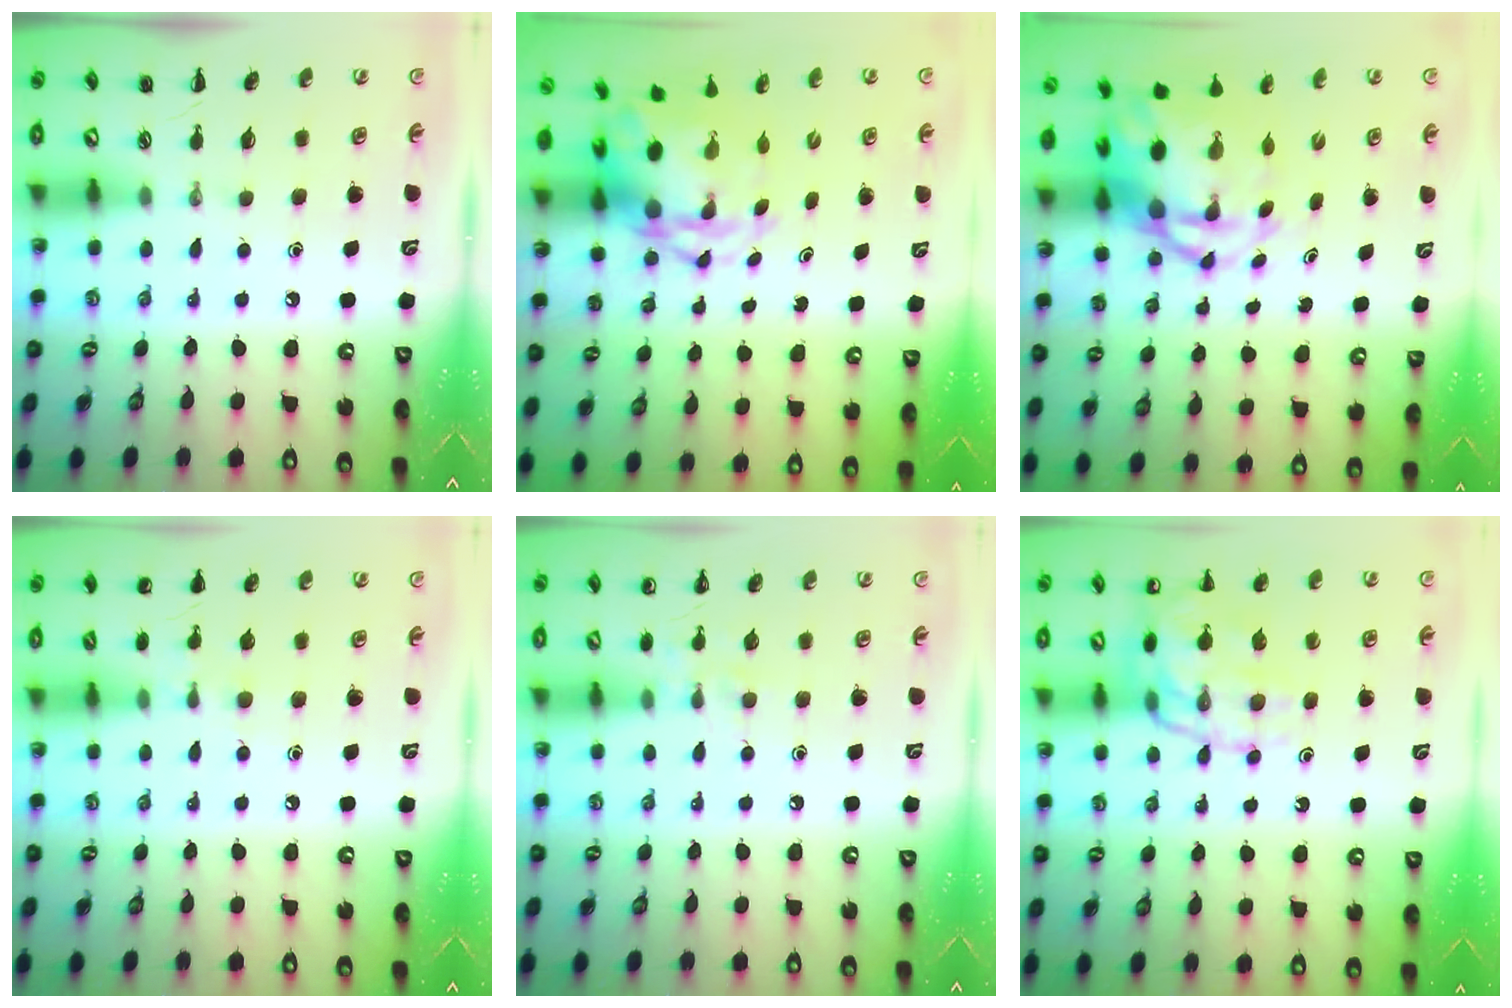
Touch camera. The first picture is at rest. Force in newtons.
{"total": 4.7, "press": 4.5, "slide": 1.2}
{"total": 8.3, "press": 8.0, "slide": 2.2}
{"total": 5.1, "press": 4.9, "slide": 1.5}
{"total": 5.7, "press": 5.6, "slide": 1.4}
{"total": 15.8, "press": 15.6, "slide": 2.1}